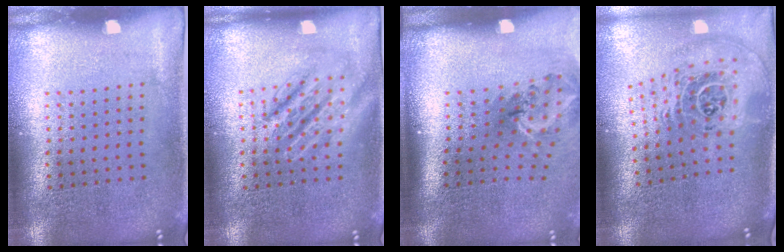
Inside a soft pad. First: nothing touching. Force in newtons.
{"total": 2.7, "press": 2.7, "slide": 0.3}
{"total": 1.8, "press": 1.2, "slide": 1.4}
{"total": 2.5, "press": 1.8, "slide": 1.8}